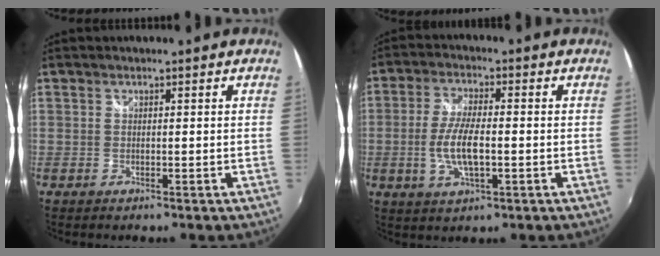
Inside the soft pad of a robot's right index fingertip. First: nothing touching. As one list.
[{"total": 8.3, "force": [-1.4, 2.9, 7.7], "torque": [-0.157, -0.003, -0.027]}]